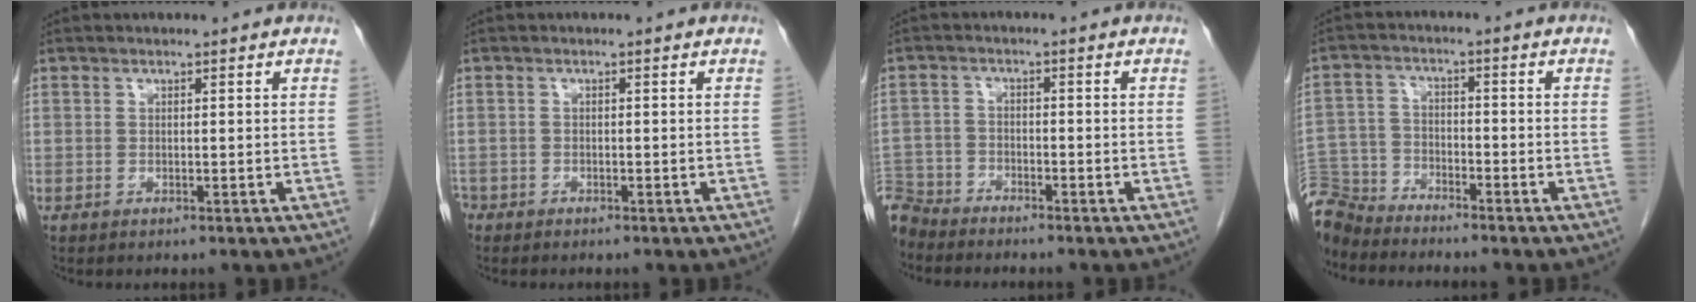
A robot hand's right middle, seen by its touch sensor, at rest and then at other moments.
{"total": 1.9, "force": [-1.4, 1.1, 0.3], "torque": [-0.015, -0.001, -0.027]}
{"total": 5.9, "force": [-5.7, 1.7, -0.2], "torque": [0.005, -0.005, -0.113]}
{"total": 7.6, "force": [-7.5, 1.6, 0.4], "torque": [-0.016, -0.005, -0.149]}